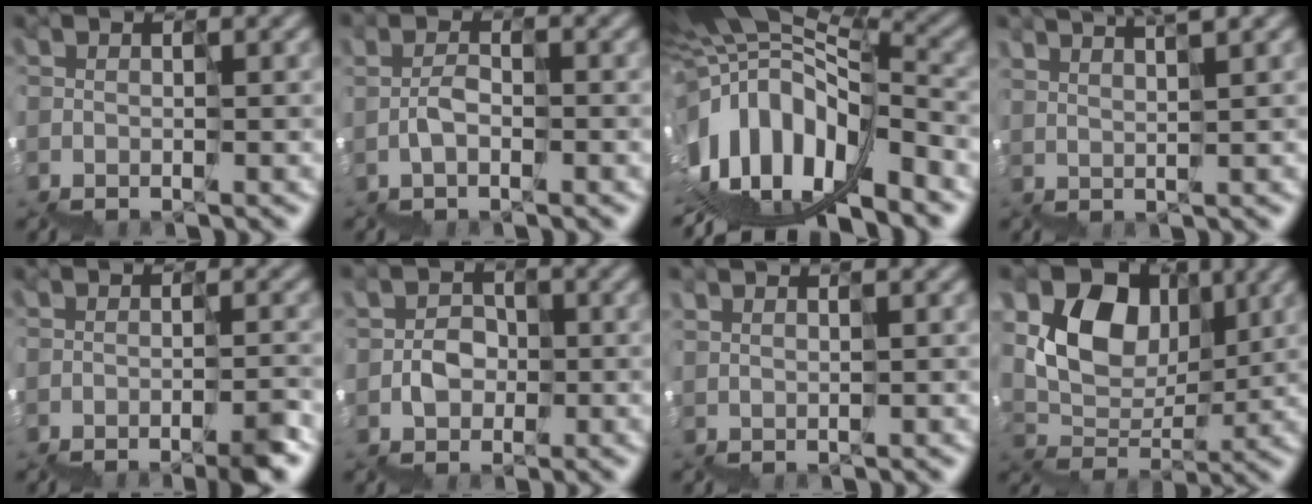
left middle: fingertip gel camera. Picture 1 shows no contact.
{"total": 0.5, "force": [0.3, 0.2, -0.4], "torque": [0.010, 0.011, 0.003]}
{"total": 12.4, "force": [-1.8, 6.3, 10.5], "torque": [-0.201, 0.021, -0.020]}
{"total": 4.3, "force": [3.2, 0.9, 2.7], "torque": [0.007, 0.023, 0.052]}
{"total": 4.6, "force": [-3.0, 1.4, 3.2], "torque": [-0.041, -0.013, -0.043]}
{"total": 2.1, "force": [0.2, 2.1, 0.1], "torque": [0.008, 0.014, 0.003]}
{"total": 1.1, "force": [1.1, 0.0, 0.2], "torque": [0.013, -0.004, 0.024]}
{"total": 6.1, "force": [3.8, 4.4, 1.8], "torque": [-0.028, 0.010, 0.074]}